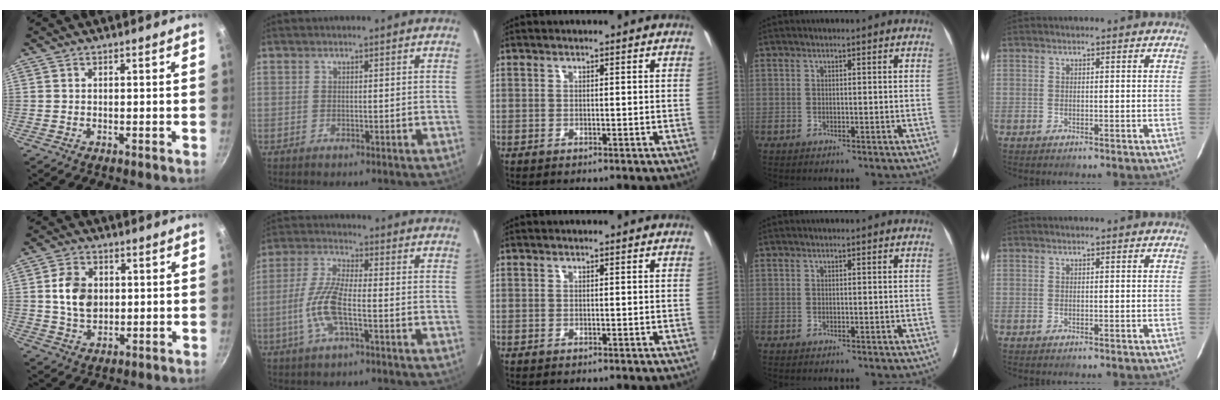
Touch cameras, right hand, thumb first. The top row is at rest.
{"thumb": {"total": 8.1, "force": [1.0, 6.0, 5.3], "torque": [-0.079, 0.001, 0.019]}, "index": {"total": 9.2, "force": [-2.8, 2.2, 8.5], "torque": [-0.186, 0.000, -0.058]}}